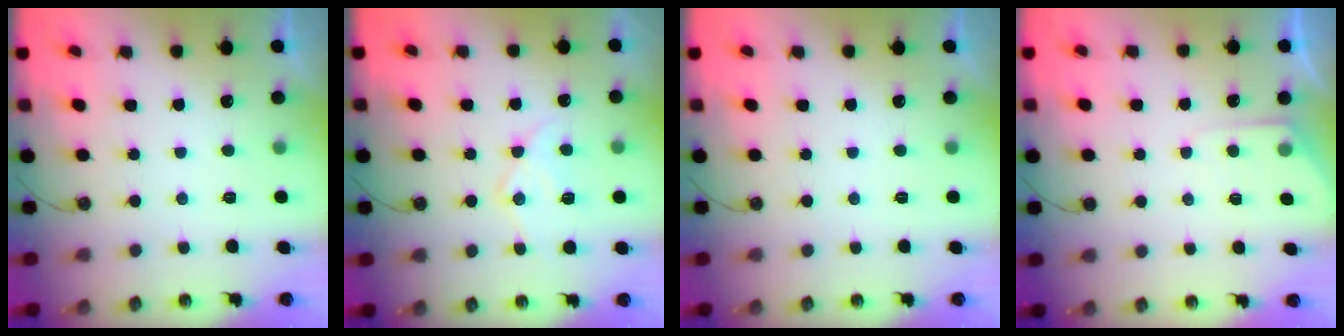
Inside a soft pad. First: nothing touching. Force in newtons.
{"total": 12.6, "press": 12.5, "slide": 1.0}
{"total": 0.0}
{"total": 4.6, "press": 4.5, "slide": 0.6}